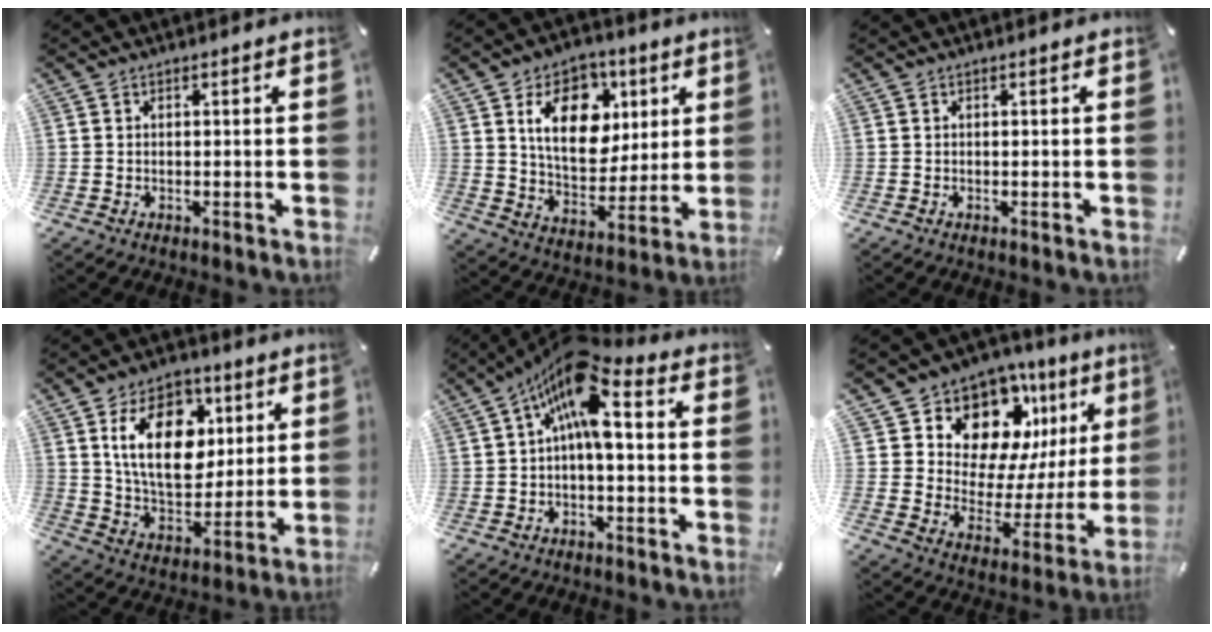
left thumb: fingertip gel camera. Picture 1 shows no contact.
{"total": 15.9, "force": [5.6, 11.3, 9.7], "torque": [-0.148, -0.002, 0.104]}
{"total": 0.0}
{"total": 17.9, "force": [5.8, 11.8, 12.1], "torque": [-0.207, 0.002, 0.103]}
{"total": 13.0, "force": [3.5, 5.5, 11.2], "torque": [-0.198, -0.021, 0.058]}
{"total": 13.7, "force": [9.3, 8.9, 4.6], "torque": [-0.067, -0.088, 0.160]}